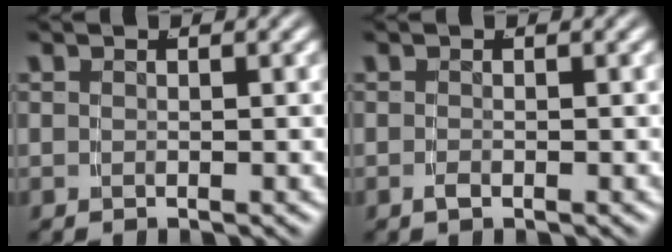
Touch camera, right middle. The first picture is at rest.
{"total": 0.7, "force": [-0.5, -0.3, 0.3], "torque": [-0.007, -0.006, -0.006]}